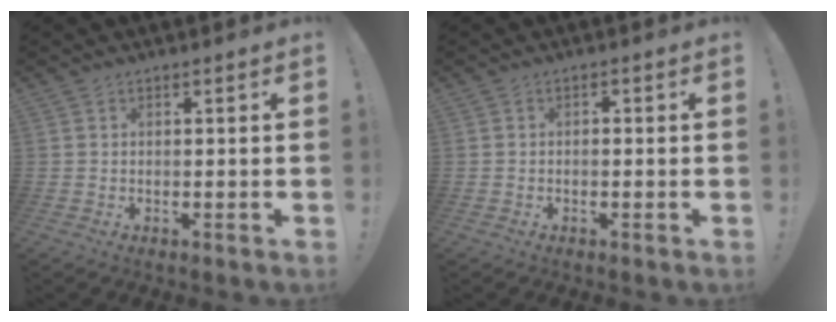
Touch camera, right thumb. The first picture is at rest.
{"total": 0.8, "force": [-0.8, 0.3, 0.1], "torque": [0.000, 0.001, -0.014]}